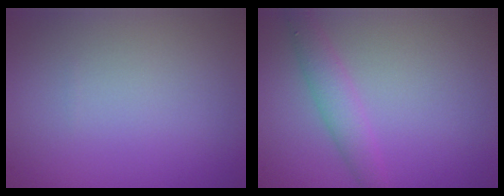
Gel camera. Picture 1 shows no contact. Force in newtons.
{"total": 2.4, "press": 2.4, "slide": 0.1}